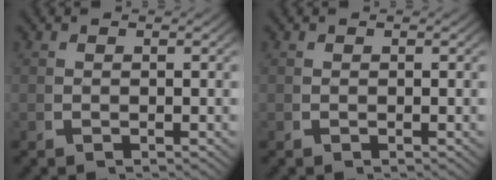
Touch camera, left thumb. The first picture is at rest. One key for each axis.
{"total": 0.0}